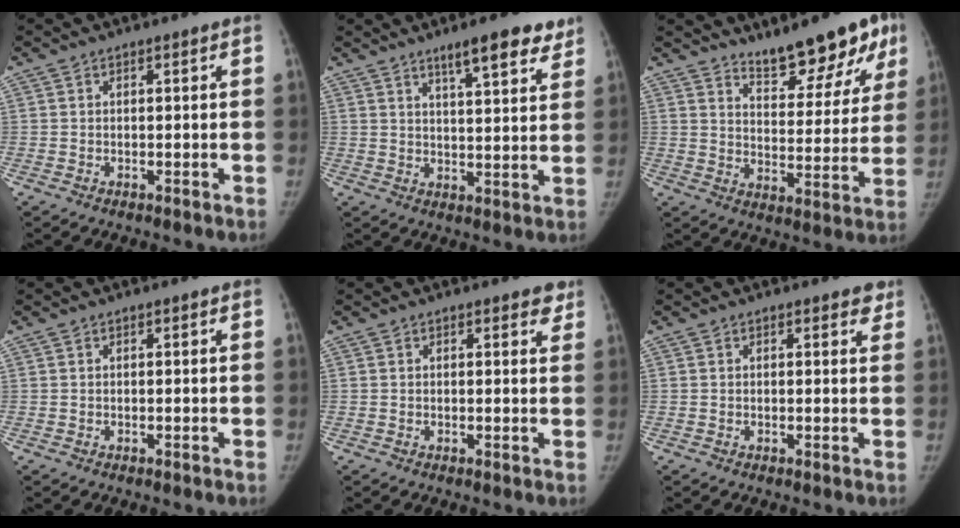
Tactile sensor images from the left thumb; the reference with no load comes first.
{"total": 9.7, "force": [6.8, 2.3, 6.5], "torque": [-0.068, -0.035, 0.099]}
{"total": 14.4, "force": [10.2, 5.1, 8.7], "torque": [-0.065, -0.060, 0.154]}
{"total": 0.0}
{"total": 2.1, "force": [1.6, 1.0, 1.0], "torque": [0.011, -0.006, 0.012]}
{"total": 1.4, "force": [1.0, 0.7, 0.6], "torque": [0.006, -0.004, 0.007]}